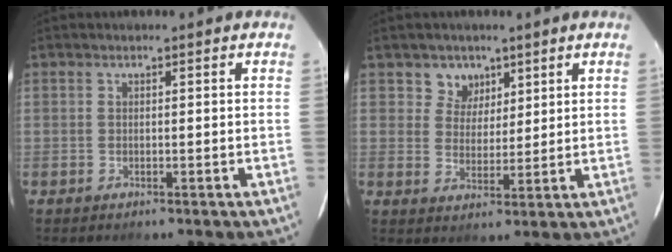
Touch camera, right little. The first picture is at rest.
{"total": 4.8, "force": [2.9, 3.8, 0.5], "torque": [-0.002, 0.007, 0.051]}